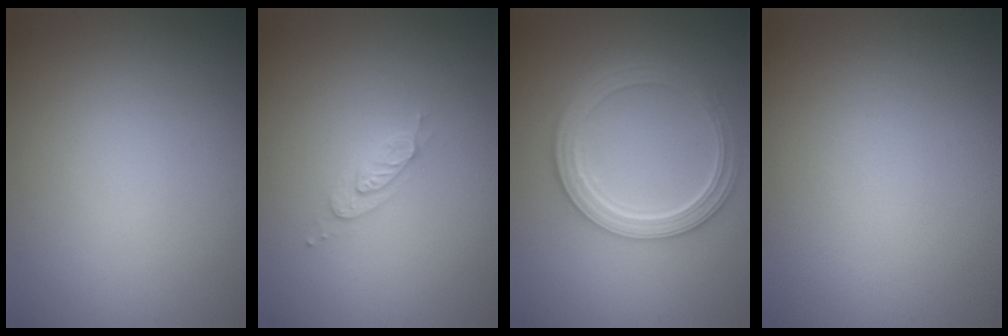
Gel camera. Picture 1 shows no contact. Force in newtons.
{"total": 1.7, "press": 1.6, "slide": 0.2}
{"total": 5.0, "press": 3.8, "slide": 3.3}
{"total": 0.0}